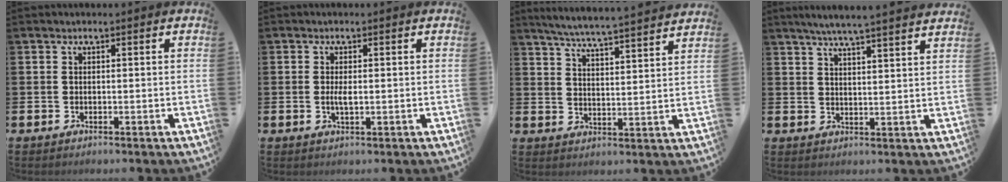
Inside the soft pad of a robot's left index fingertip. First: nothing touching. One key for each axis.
{"total": 1.9, "fx": 0.0, "fy": 0.6, "fz": 1.8, "tx": -0.029, "ty": -0.003, "tz": -0.002}
{"total": 5.9, "fx": 5.7, "fy": -0.4, "fz": 1.4, "tx": -0.053, "ty": -0.041, "tz": 0.100}
{"total": 5.4, "fx": 5.2, "fy": -0.9, "fz": 1.4, "tx": -0.048, "ty": -0.023, "tz": 0.092}